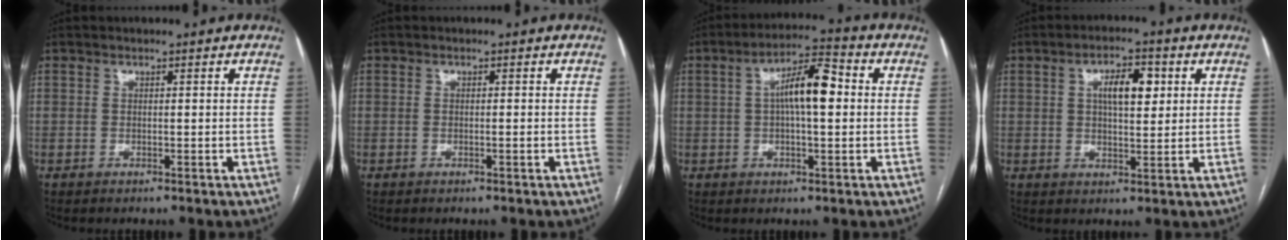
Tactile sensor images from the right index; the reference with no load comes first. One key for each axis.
{"total": 0.8, "fx": -0.1, "fy": 0.2, "fz": 0.8, "tx": -0.016, "ty": 0.000, "tz": 0.001}
{"total": 8.8, "fx": 1.1, "fy": 2.2, "fz": 8.4, "tx": -0.152, "ty": 0.026, "tz": 0.013}
{"total": 6.6, "fx": 1.9, "fy": 2.5, "fz": 5.8, "tx": -0.098, "ty": 0.012, "tz": 0.033}